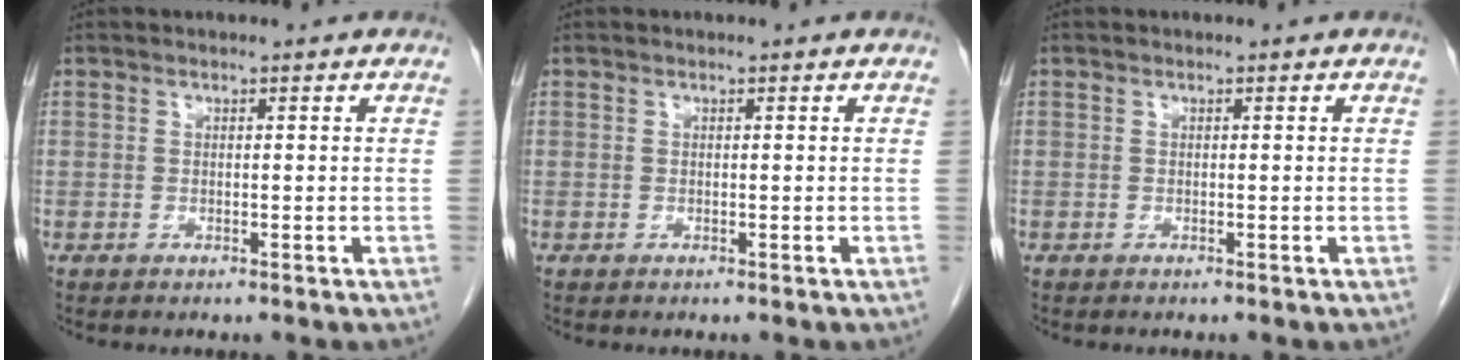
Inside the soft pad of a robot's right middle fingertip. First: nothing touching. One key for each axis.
{"total": 0.0}
{"total": 0.0}